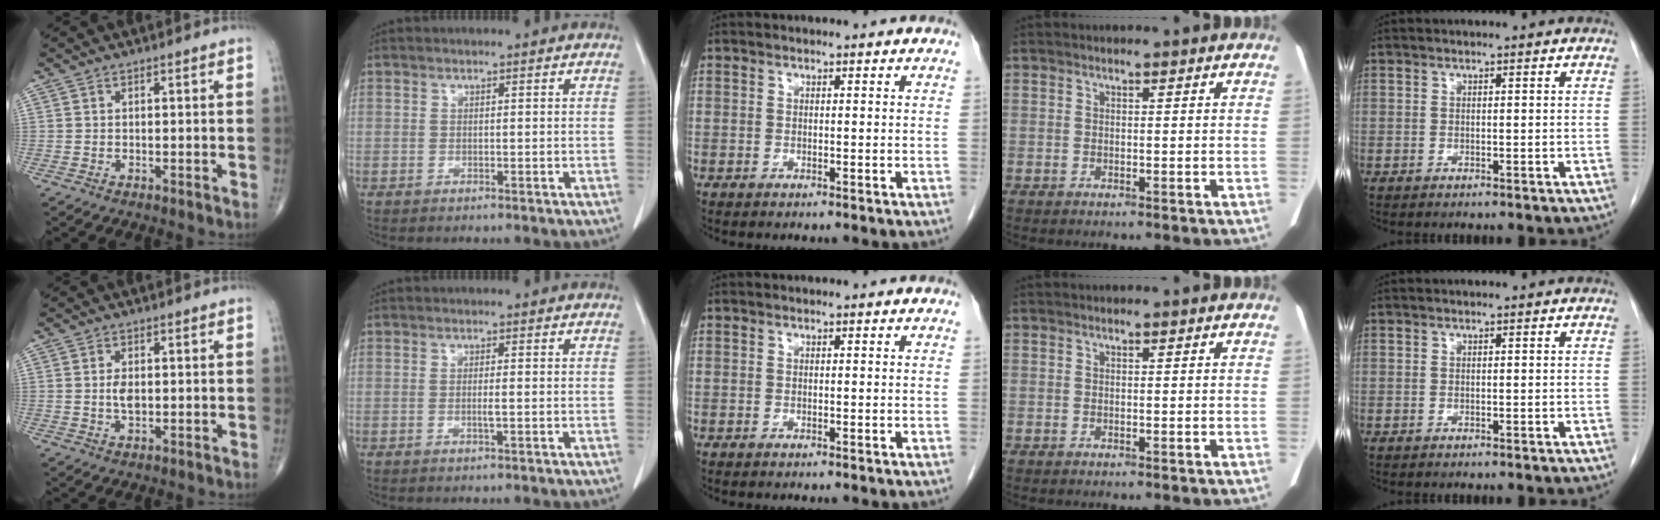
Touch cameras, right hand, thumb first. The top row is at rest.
{"thumb": {"total": 3.0, "force": [0.0, 1.7, 2.5], "torque": [-0.046, -0.002, 0.000]}, "index": {"total": 1.2, "force": [-0.3, -0.1, 1.2], "torque": [-0.025, -0.003, -0.005]}}